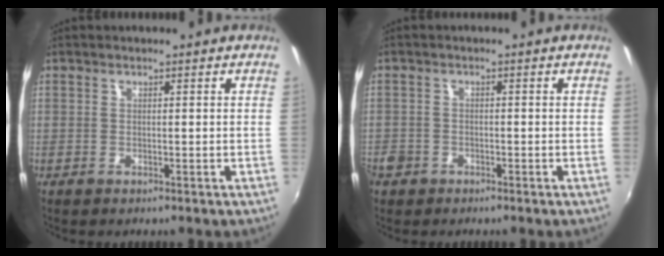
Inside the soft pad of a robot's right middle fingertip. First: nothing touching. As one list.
[{"total": 3.6, "force": [-2.1, 2.7, 0.9], "torque": [-0.029, -0.002, -0.038]}]